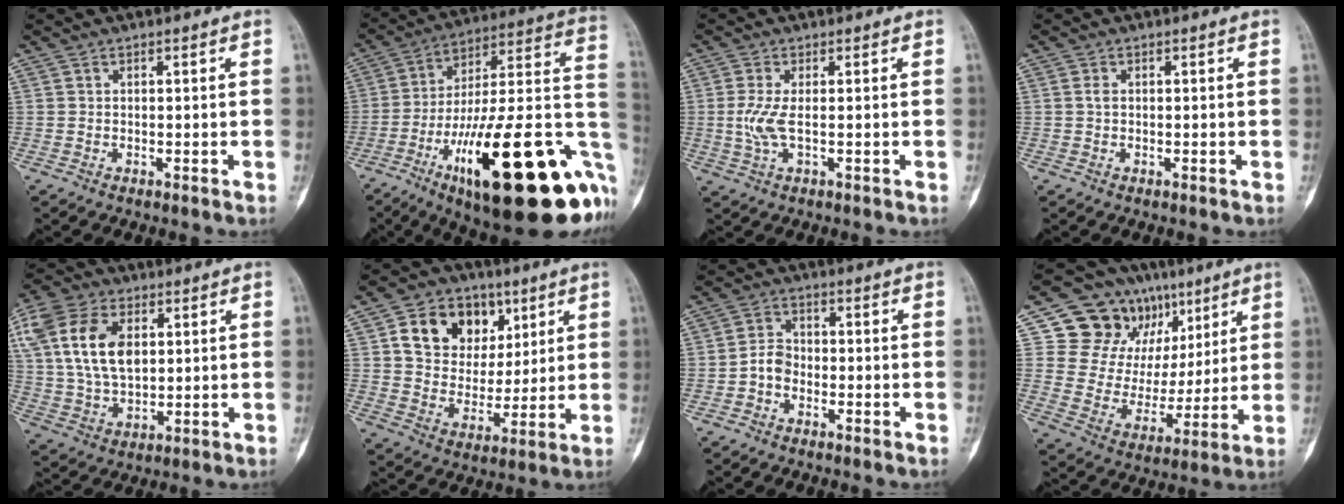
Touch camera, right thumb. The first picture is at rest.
{"total": 36.0, "force": [-12.9, 10.3, 31.9], "torque": [-0.397, 0.046, -0.194]}
{"total": 4.4, "force": [-0.1, 1.3, 4.2], "torque": [-0.116, -0.006, -0.003]}
{"total": 0.8, "force": [0.1, 0.5, 0.7], "torque": [-0.011, 0.001, 0.002]}
{"total": 19.0, "force": [5.0, 12.1, 13.7], "torque": [-0.294, 0.002, 0.093]}
{"total": 14.7, "force": [6.0, 11.3, 7.2], "torque": [-0.073, -0.011, 0.106]}
{"total": 3.7, "force": [-1.5, 2.7, 2.0], "torque": [-0.029, 0.017, -0.037]}
{"total": 19.7, "force": [9.9, 15.0, 8.0], "torque": [-0.077, -0.003, 0.176]}